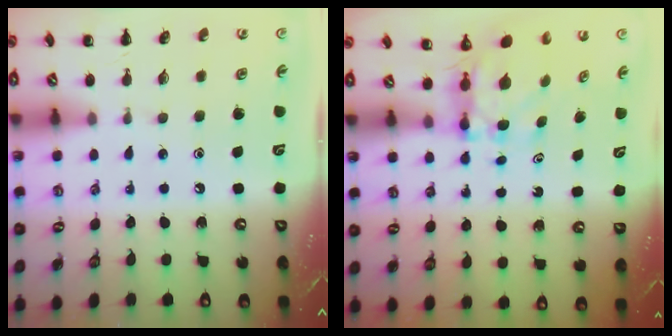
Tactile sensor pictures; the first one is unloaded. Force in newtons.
{"total": 6.2, "press": 6.2, "slide": 0.9}